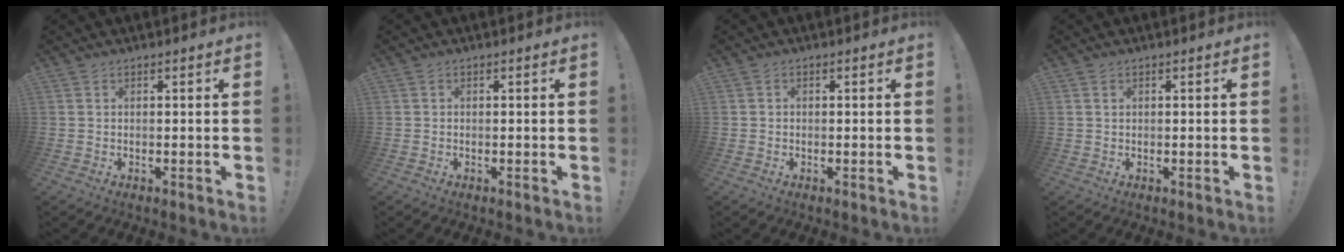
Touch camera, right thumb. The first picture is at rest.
{"total": 0.0}
{"total": 0.8, "force": [-0.3, 0.7, 0.3], "torque": [-0.007, 0.003, -0.005]}
{"total": 0.7, "force": [0.4, 0.4, 0.3], "torque": [0.002, -0.002, 0.006]}